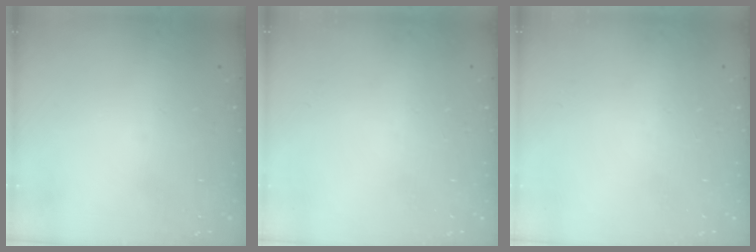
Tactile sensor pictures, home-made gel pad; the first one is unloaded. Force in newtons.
{"total": 0.0}
{"total": 0.0}